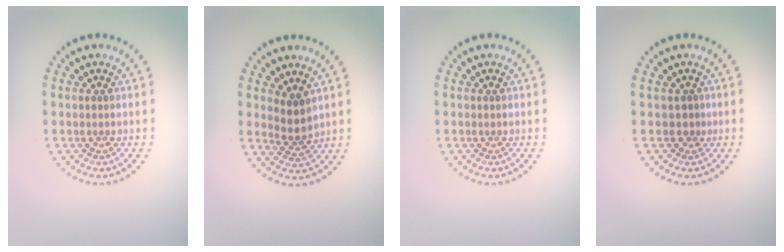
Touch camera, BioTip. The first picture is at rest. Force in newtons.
{"total": 2.3, "press": 1.9, "slide": 1.4}
{"total": 0.0}
{"total": 0.6, "press": 0.4, "slide": 0.5}